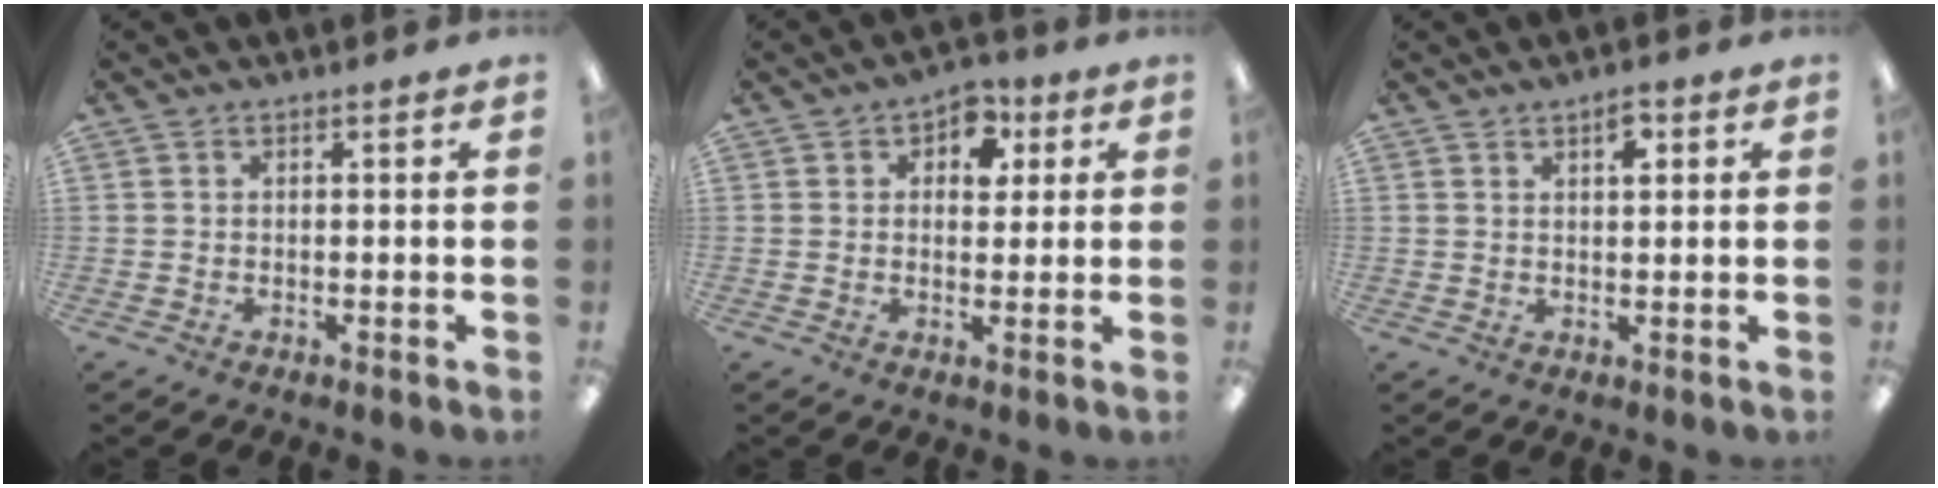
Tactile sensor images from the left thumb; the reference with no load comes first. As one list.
[{"total": 6.1, "force": [2.7, 4.3, 3.3], "torque": [-0.034, -0.002, 0.042]}, {"total": 3.2, "force": [2.1, 1.4, 1.9], "torque": [-0.016, -0.006, 0.032]}]